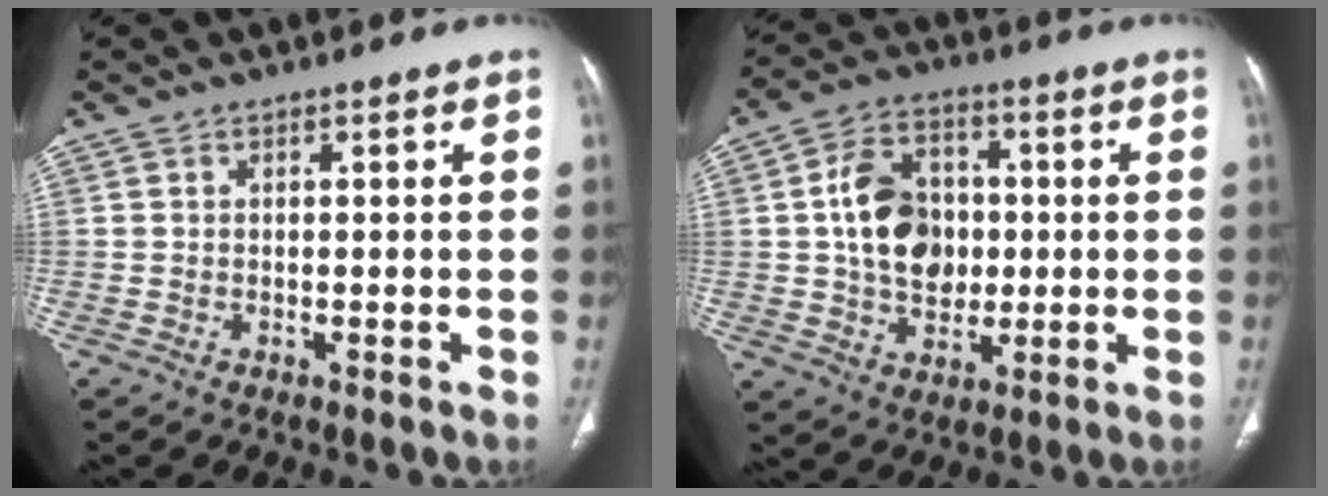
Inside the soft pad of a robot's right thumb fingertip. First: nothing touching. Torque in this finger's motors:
{"motor_torque": [-0.49, 0.97, 1.38, -0.12, 0.33]}